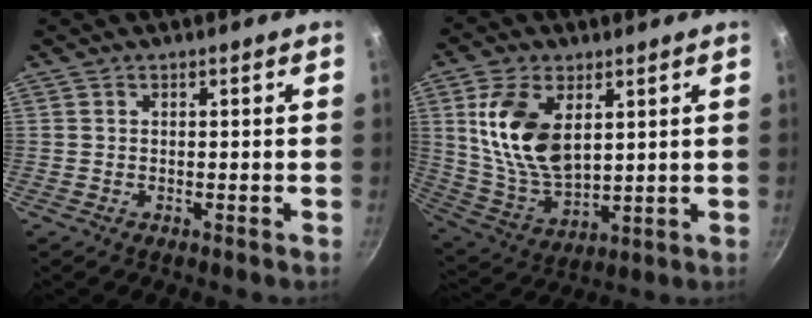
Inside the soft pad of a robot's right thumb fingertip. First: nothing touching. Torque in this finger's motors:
{"motor_torque": [-1.34, 1.86, 1.47, 0.31, 0.17]}